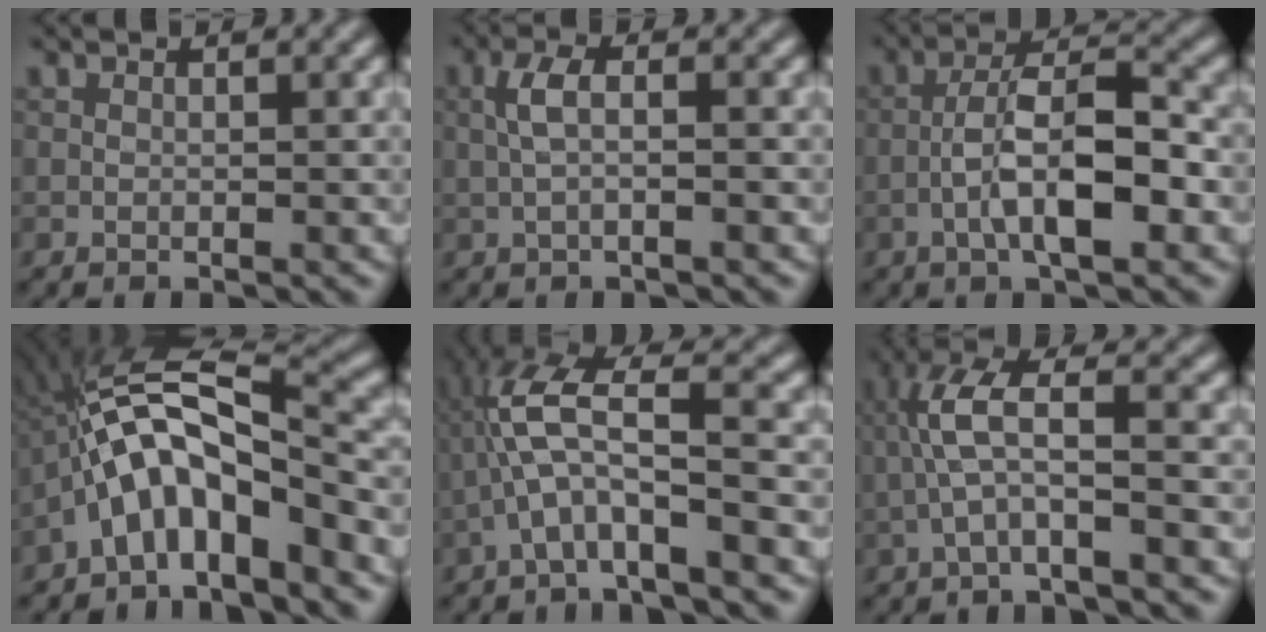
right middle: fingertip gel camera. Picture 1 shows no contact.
{"total": 2.1, "force": [0.0, 0.5, 2.0], "torque": [-0.044, 0.012, 0.003]}
{"total": 6.7, "force": [-2.2, 1.9, 6.0], "torque": [-0.102, 0.020, -0.035]}
{"total": 9.8, "force": [-3.4, 3.4, 8.5], "torque": [-0.146, 0.029, -0.061]}
{"total": 6.0, "force": [-1.6, 1.3, 5.7], "torque": [-0.121, 0.025, -0.029]}
{"total": 4.7, "force": [-1.0, 0.8, 4.5], "torque": [-0.102, 0.025, -0.018]}